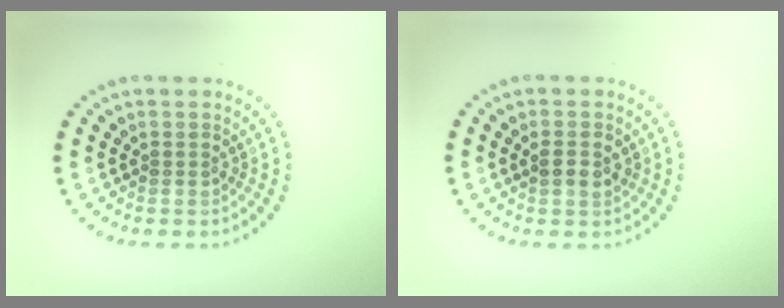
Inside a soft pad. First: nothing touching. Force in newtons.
{"total": 1.8, "press": 1.8, "slide": 0.4}